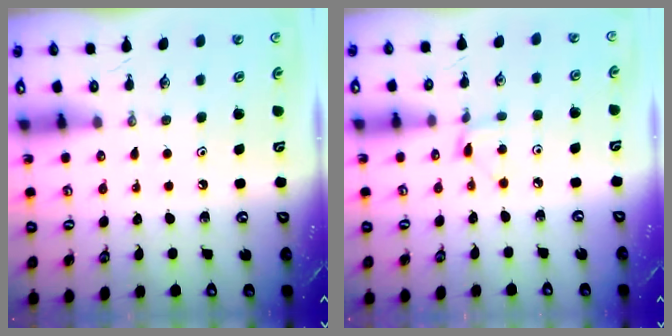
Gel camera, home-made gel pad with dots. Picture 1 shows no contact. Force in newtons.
{"total": 2.1, "press": 2.1, "slide": 0.3}